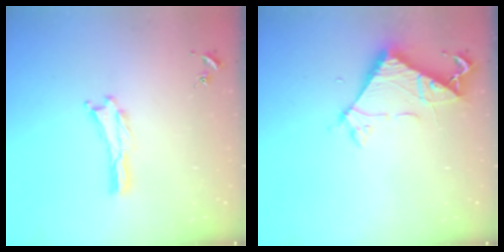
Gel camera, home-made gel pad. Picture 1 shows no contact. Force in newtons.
{"total": 6.8, "press": 6.8, "slide": 0.6}